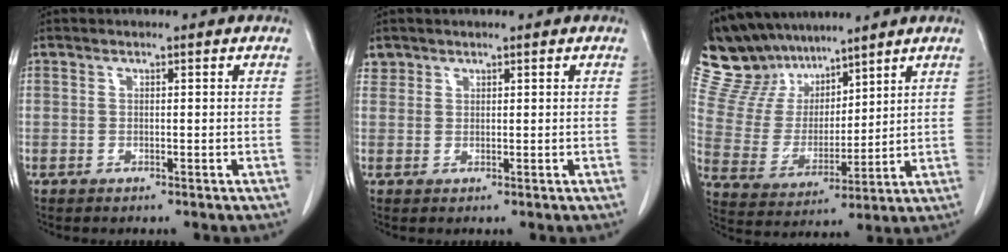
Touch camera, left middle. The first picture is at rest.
{"total": 1.3, "force": [0.9, 0.8, -0.2], "torque": [0.013, 0.005, 0.013]}
{"total": 13.1, "force": [11.4, 5.4, 3.4], "torque": [-0.084, 0.025, 0.226]}